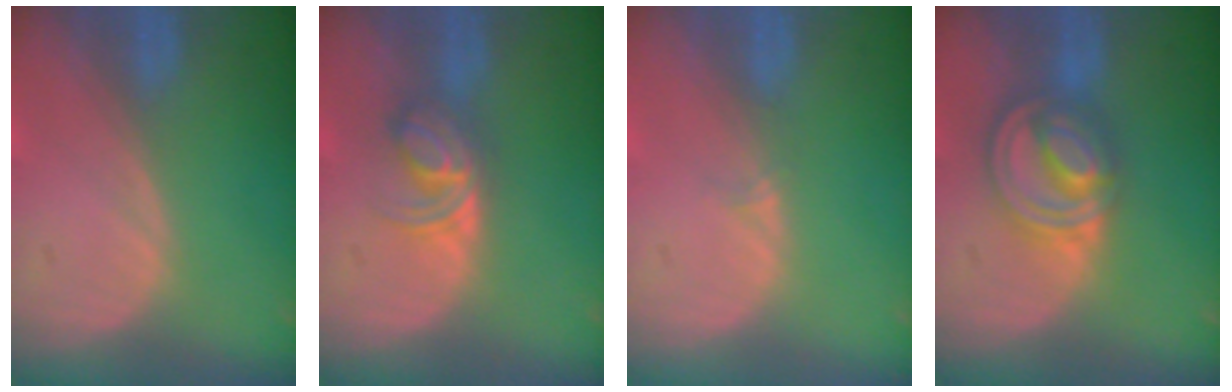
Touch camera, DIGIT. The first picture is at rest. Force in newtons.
{"total": 5.7, "press": 4.7, "slide": 3.3}
{"total": 0.9, "press": 0.6, "slide": 0.7}
{"total": 7.9, "press": 6.9, "slide": 3.8}